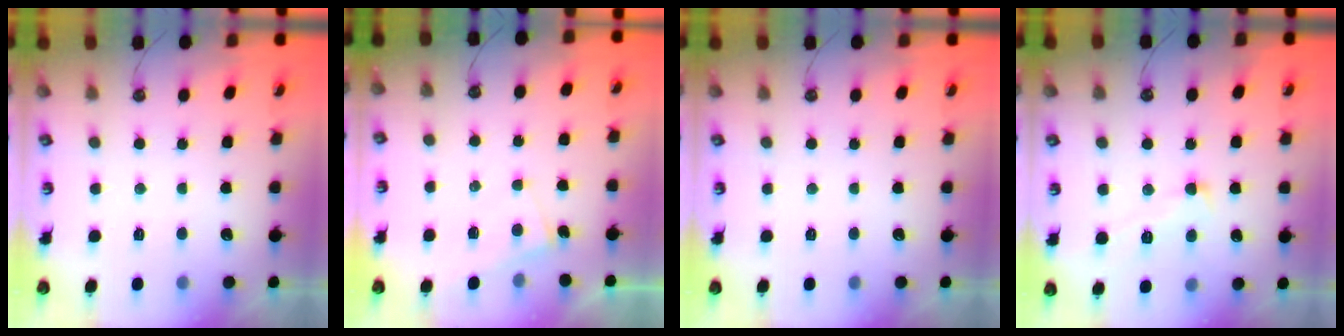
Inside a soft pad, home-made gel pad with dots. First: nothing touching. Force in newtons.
{"total": 1.8, "press": 1.8, "slide": 0.3}
{"total": 0.0}
{"total": 1.0, "press": 0.3, "slide": 0.9}